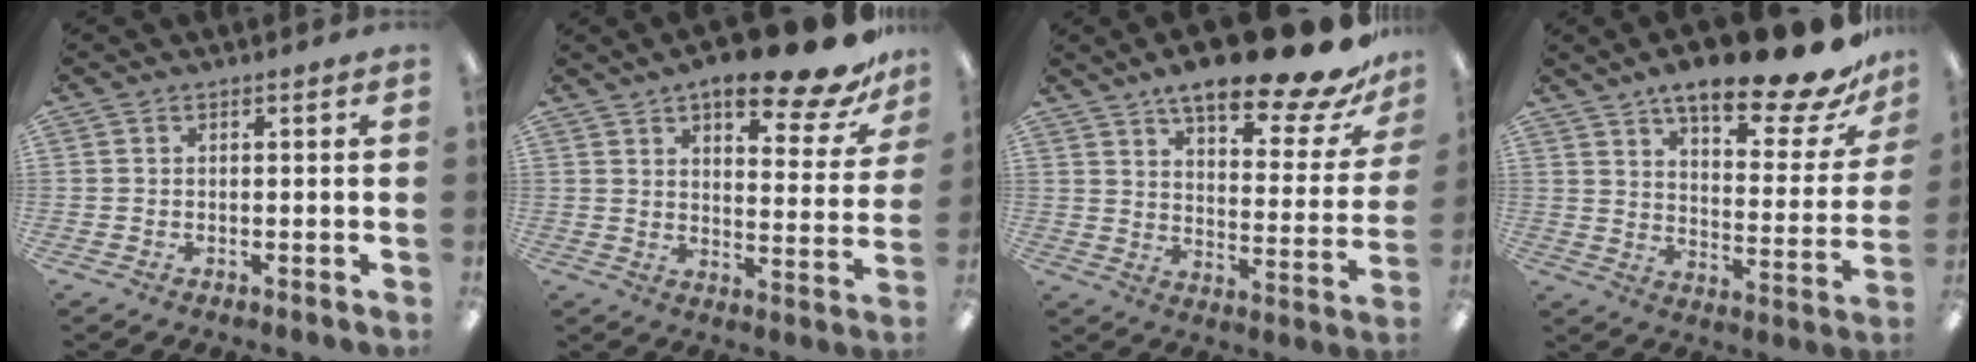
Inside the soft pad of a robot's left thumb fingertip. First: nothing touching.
{"total": 16.1, "force": [11.9, 4.7, 9.8], "torque": [-0.133, -0.076, 0.192]}
{"total": 19.7, "force": [15.0, 5.3, 11.5], "torque": [-0.175, -0.101, 0.246]}
{"total": 19.8, "force": [15.2, 5.3, 11.6], "torque": [-0.176, -0.101, 0.249]}